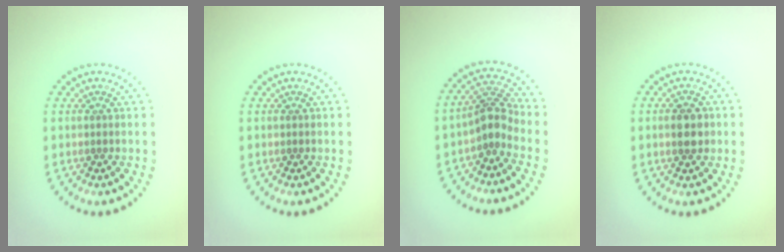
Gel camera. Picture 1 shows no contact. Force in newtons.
{"total": 0.0}
{"total": 2.7, "press": 2.1, "slide": 1.8}
{"total": 3.0, "press": 3.0, "slide": 0.0}